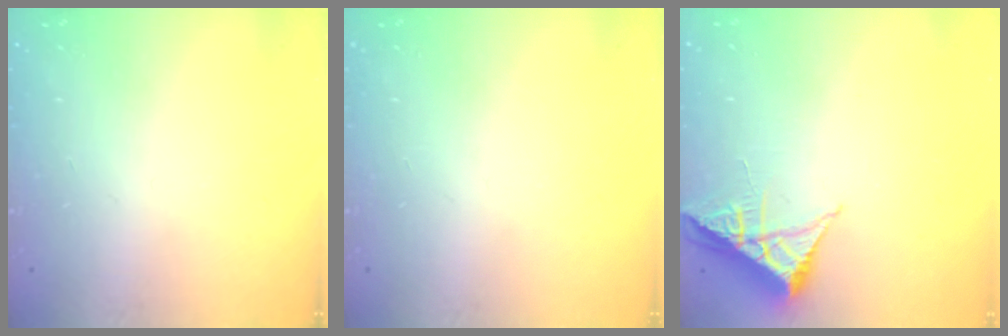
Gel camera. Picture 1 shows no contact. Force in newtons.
{"total": 0.0}
{"total": 6.5, "press": 6.5, "slide": 0.7}